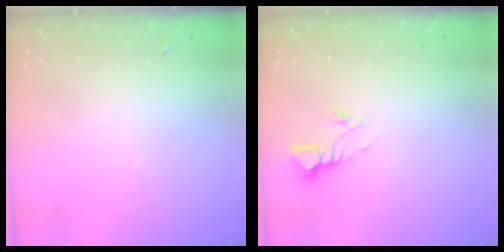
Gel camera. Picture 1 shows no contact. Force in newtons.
{"total": 3.7, "press": 3.7, "slide": 0.3}